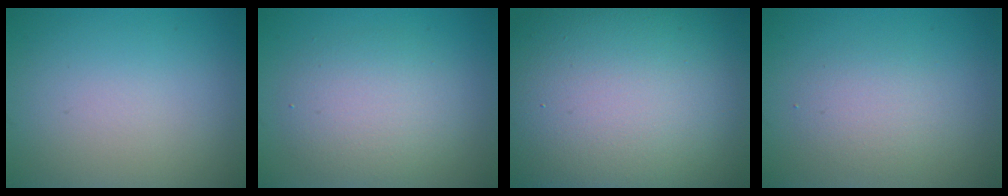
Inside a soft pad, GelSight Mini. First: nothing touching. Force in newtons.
{"total": 4.0, "press": 4.0, "slide": 0.2}
{"total": 21.1, "press": 21.1, "slide": 0.8}
{"total": 2.4, "press": 2.4, "slide": 0.0}